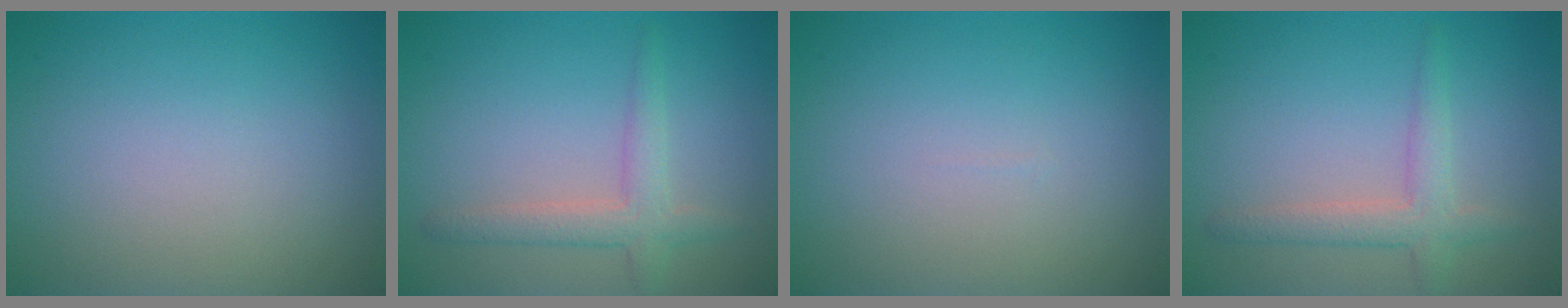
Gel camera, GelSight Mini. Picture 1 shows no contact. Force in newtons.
{"total": 2.9, "press": 2.8, "slide": 0.1}
{"total": 0.0}
{"total": 2.9, "press": 2.8, "slide": 0.1}